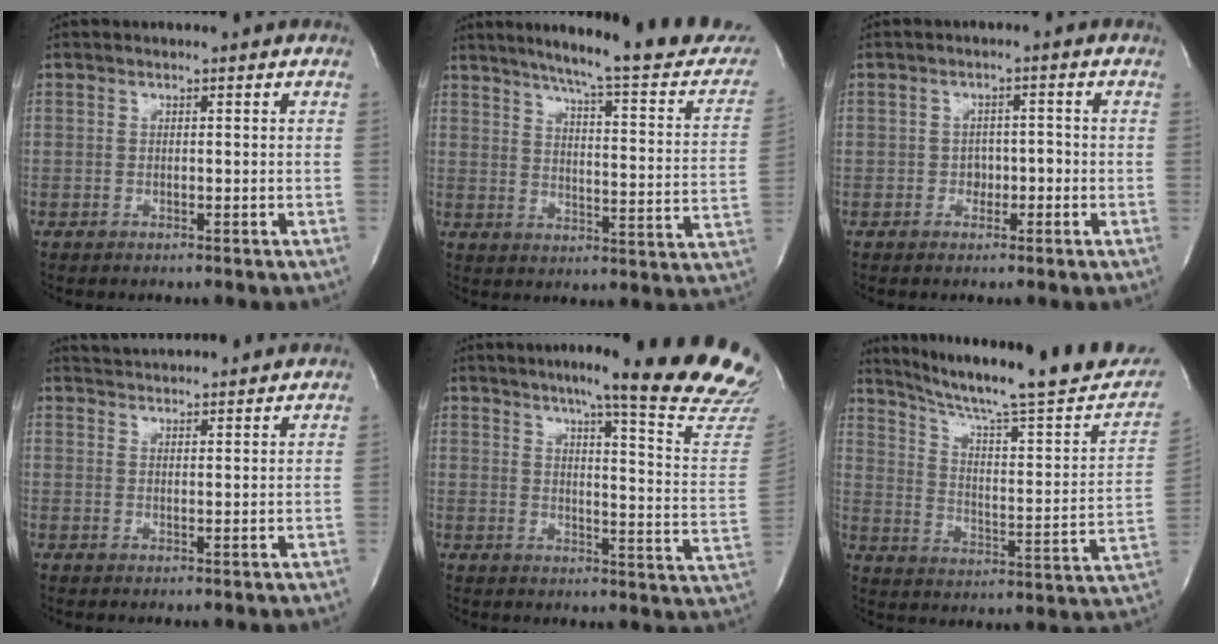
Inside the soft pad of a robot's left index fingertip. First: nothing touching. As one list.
[{"total": 21.6, "force": [18.6, 1.6, 11.0], "torque": [-0.149, -0.043, 0.230]}, {"total": 2.1, "force": [-0.8, 1.6, 1.1], "torque": [-0.009, 0.008, -0.012]}, {"total": 8.9, "force": [8.6, 0.3, 1.9], "torque": [-0.038, 0.028, 0.121]}, {"total": 22.4, "force": [18.2, 0.0, 13.1], "torque": [-0.168, -0.082, 0.214]}, {"total": 25.6, "force": [22.1, 1.9, 12.8], "torque": [-0.193, -0.049, 0.298]}]